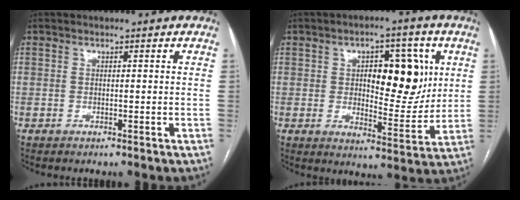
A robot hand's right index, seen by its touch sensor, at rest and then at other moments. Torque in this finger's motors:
{"motor_torque": [0.83, 0.56, 0.22, 0.06]}